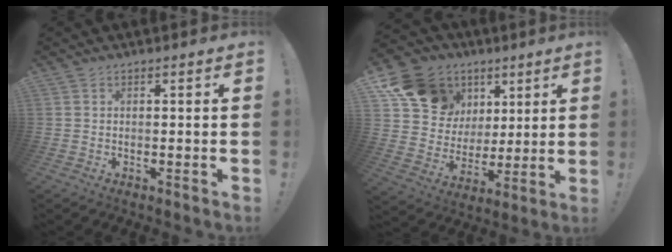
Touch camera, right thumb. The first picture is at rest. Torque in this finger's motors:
{"motor_torque": [-0.38, 1.36, 0.51, 0.09, 0.36]}